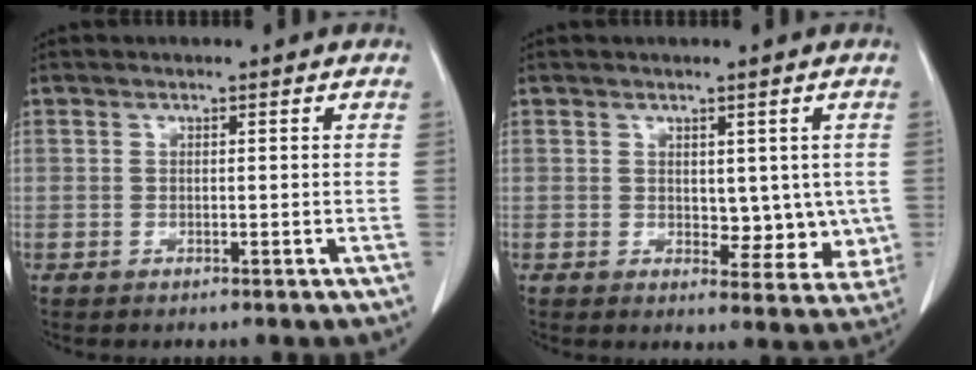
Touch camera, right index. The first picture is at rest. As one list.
[{"total": 6.3, "force": [0.6, 3.9, 4.9], "torque": [-0.035, -0.006, 0.015]}]